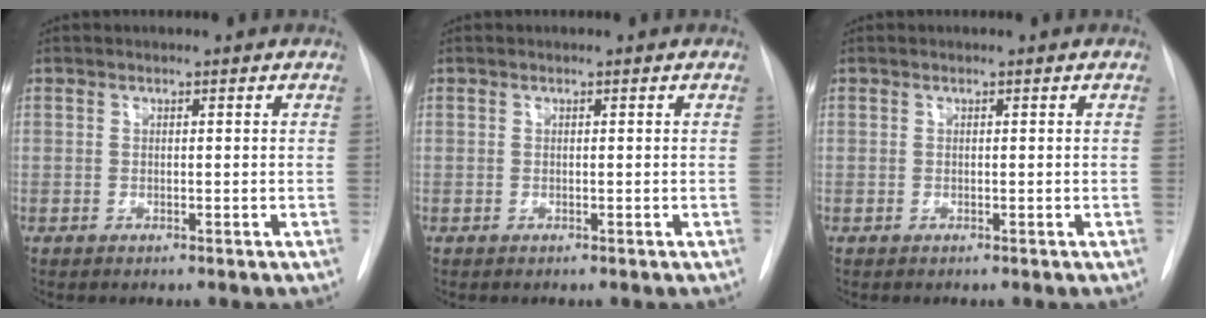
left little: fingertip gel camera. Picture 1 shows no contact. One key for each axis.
{"total": 0.0}
{"total": 0.0}